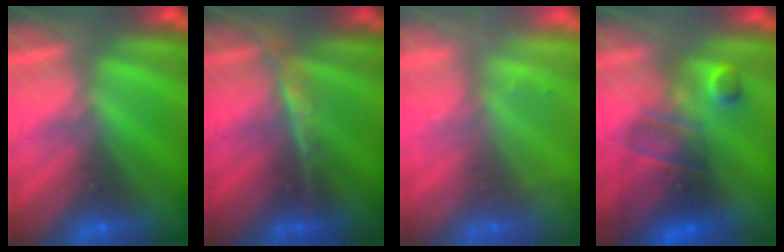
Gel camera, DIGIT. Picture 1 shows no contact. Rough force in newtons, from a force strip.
{"total": 2.4}
{"total": 2.3}
{"total": 7.1}